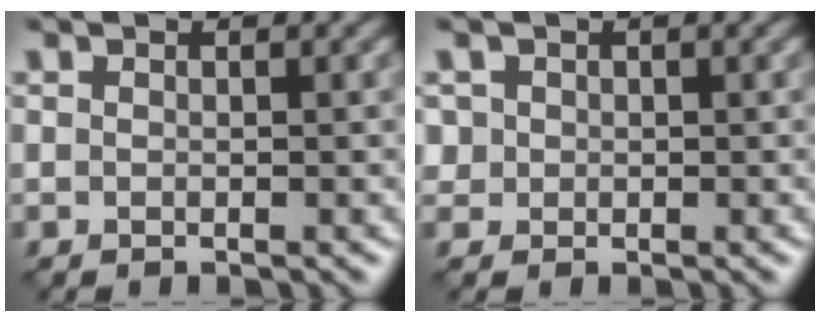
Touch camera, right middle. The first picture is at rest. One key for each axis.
{"total": 1.3, "fx": 0.2, "fy": 1.3, "fz": 0.2, "tx": 0.003, "ty": -0.003, "tz": 0.005}